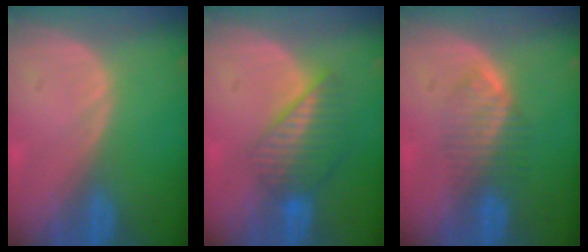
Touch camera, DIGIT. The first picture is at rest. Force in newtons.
{"total": 6.8, "press": 6.0, "slide": 3.2}
{"total": 4.4, "press": 4.3, "slide": 0.9}